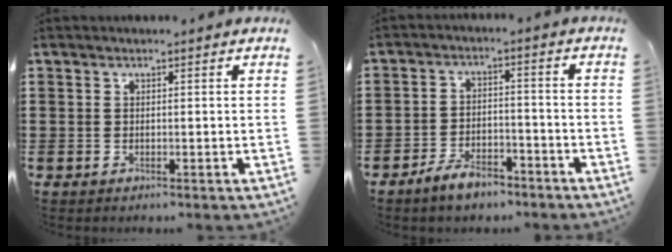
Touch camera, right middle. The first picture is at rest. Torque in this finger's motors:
{"motor_torque": [2.14, 0.00, 0.20, 0.06]}